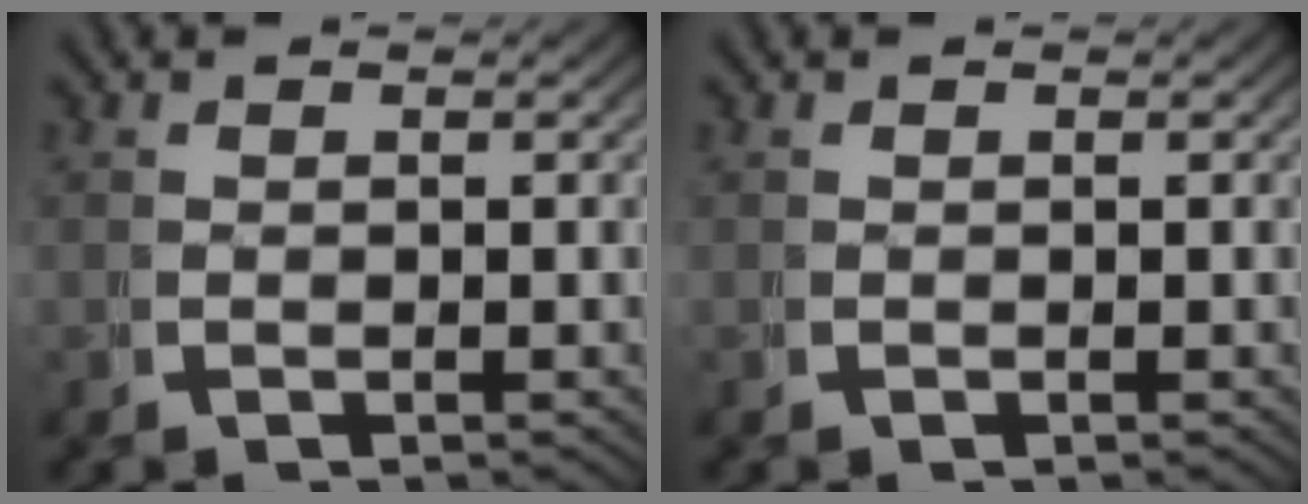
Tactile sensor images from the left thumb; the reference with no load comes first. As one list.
[{"total": 0.0}]